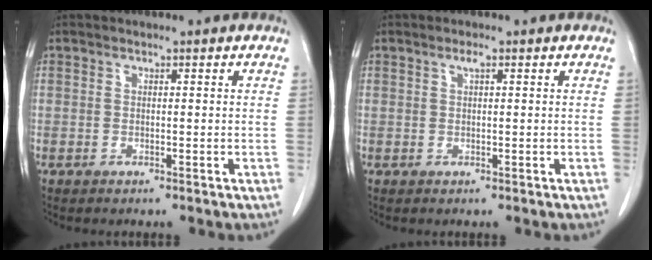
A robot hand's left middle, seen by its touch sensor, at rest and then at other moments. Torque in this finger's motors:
{"motor_torque": [0.31, -0.15, 0.00, 0.01]}